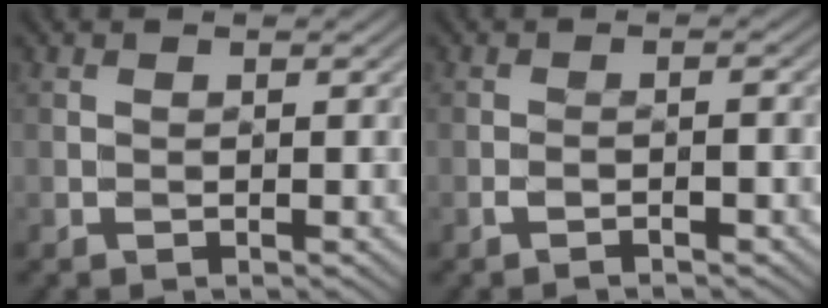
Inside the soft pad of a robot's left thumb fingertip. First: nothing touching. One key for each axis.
{"total": 1.5, "fx": -1.2, "fy": -0.1, "fz": 0.8, "tx": -0.017, "ty": 0.002, "tz": -0.024}